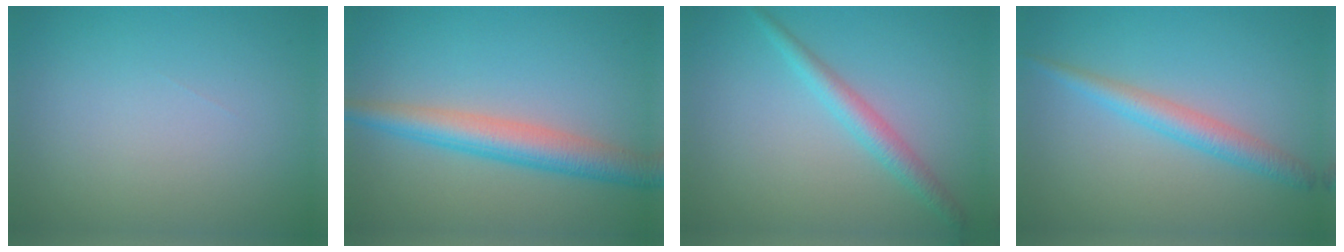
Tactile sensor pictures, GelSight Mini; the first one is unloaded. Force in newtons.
{"total": 4.7, "press": 4.7, "slide": 0.1}
{"total": 2.4, "press": 2.4, "slide": 0.0}
{"total": 2.8, "press": 2.8, "slide": 0.1}